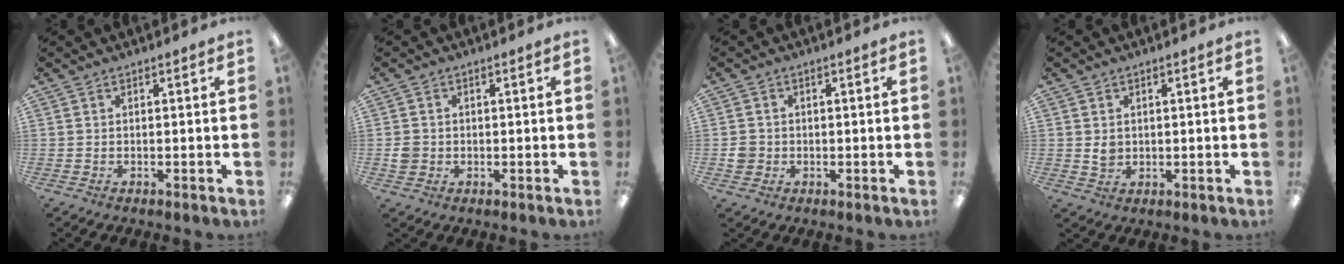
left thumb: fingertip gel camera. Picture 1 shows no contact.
{"total": 2.9, "force": [-0.3, 2.7, 0.8], "torque": [-0.005, 0.001, -0.007]}
{"total": 3.1, "force": [-0.5, 3.0, 0.6], "torque": [-0.003, 0.002, -0.011]}
{"total": 2.6, "force": [0.6, 2.3, 1.1], "torque": [-0.016, 0.000, 0.008]}